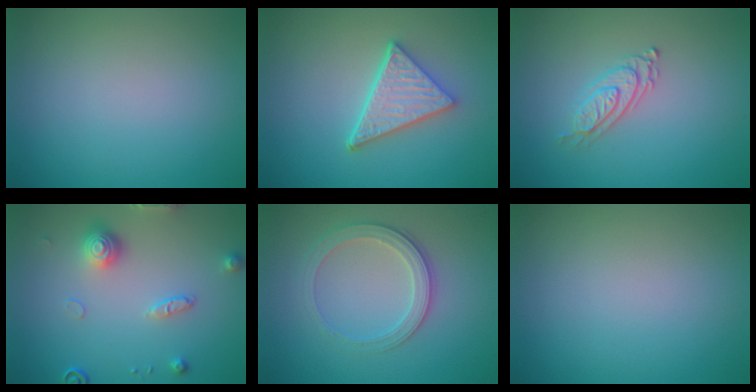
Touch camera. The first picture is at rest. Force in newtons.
{"total": 4.8, "press": 3.7, "slide": 3.1}
{"total": 2.4, "press": 2.0, "slide": 1.4}
{"total": 3.0, "press": 2.8, "slide": 0.9}
{"total": 2.8, "press": 2.7, "slide": 0.8}
{"total": 0.0}